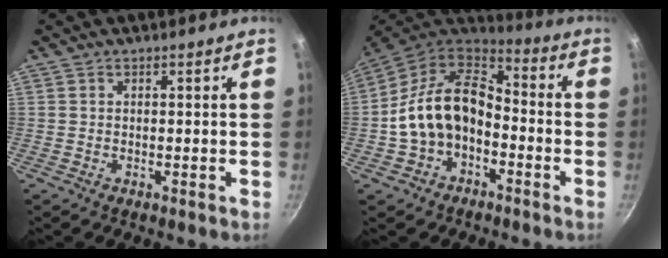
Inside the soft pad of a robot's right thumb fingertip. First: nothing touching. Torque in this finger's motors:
{"motor_torque": [0.26, 0.29, 0.35, -0.29, 0.43]}